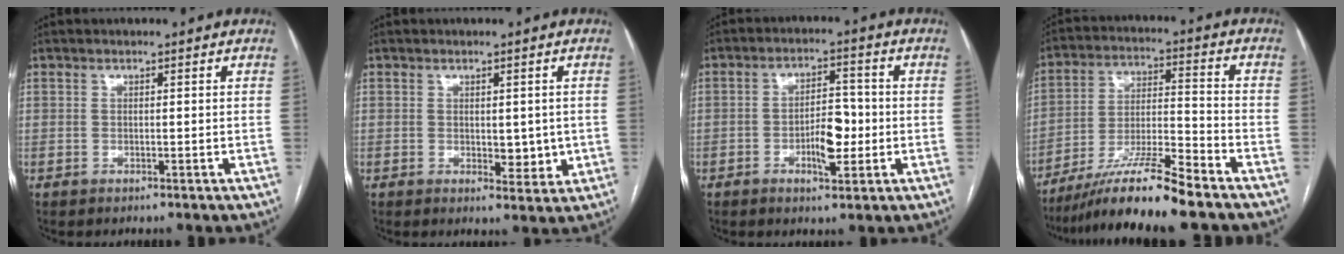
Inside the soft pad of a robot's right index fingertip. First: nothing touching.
{"total": 4.2, "force": [-0.2, 2.2, 3.6], "torque": [-0.043, -0.006, 0.006]}
{"total": 6.6, "force": [-1.6, 2.6, 5.8], "torque": [-0.098, 0.008, -0.022]}
{"total": 12.8, "force": [-10.3, -0.4, 7.6], "torque": [-0.135, -0.012, -0.185]}